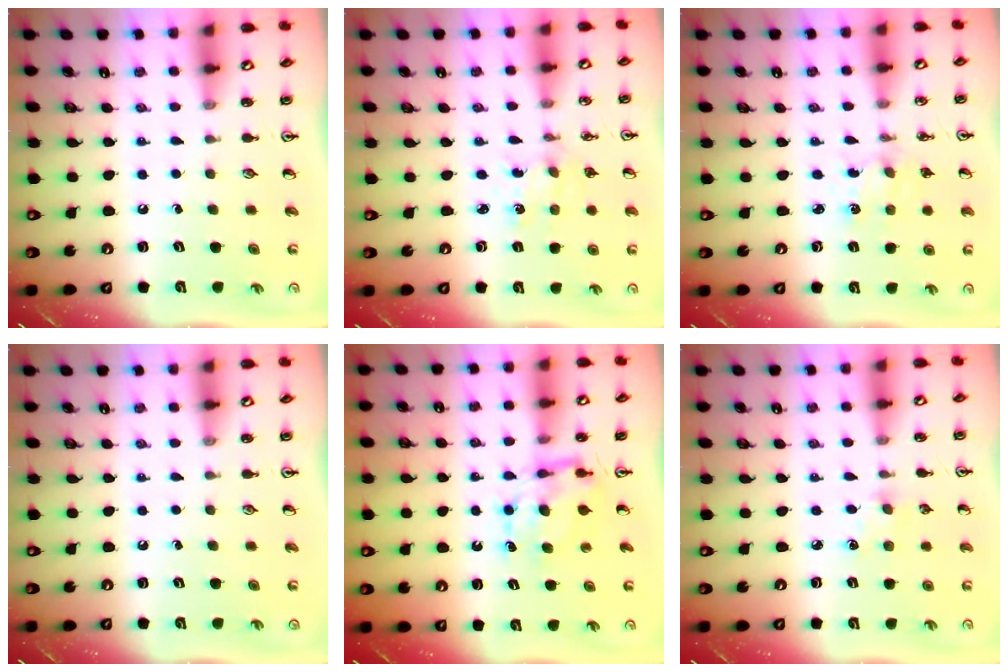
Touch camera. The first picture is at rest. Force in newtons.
{"total": 0.8, "press": 0.8, "slide": 0.1}
{"total": 2.3, "press": 2.3, "slide": 0.4}
{"total": 0.0}
{"total": 6.9, "press": 6.9, "slide": 0.2}
{"total": 4.5, "press": 4.4, "slide": 0.5}